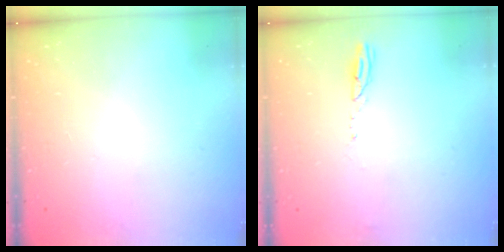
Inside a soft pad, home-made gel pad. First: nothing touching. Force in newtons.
{"total": 2.4, "press": 2.4, "slide": 0.3}